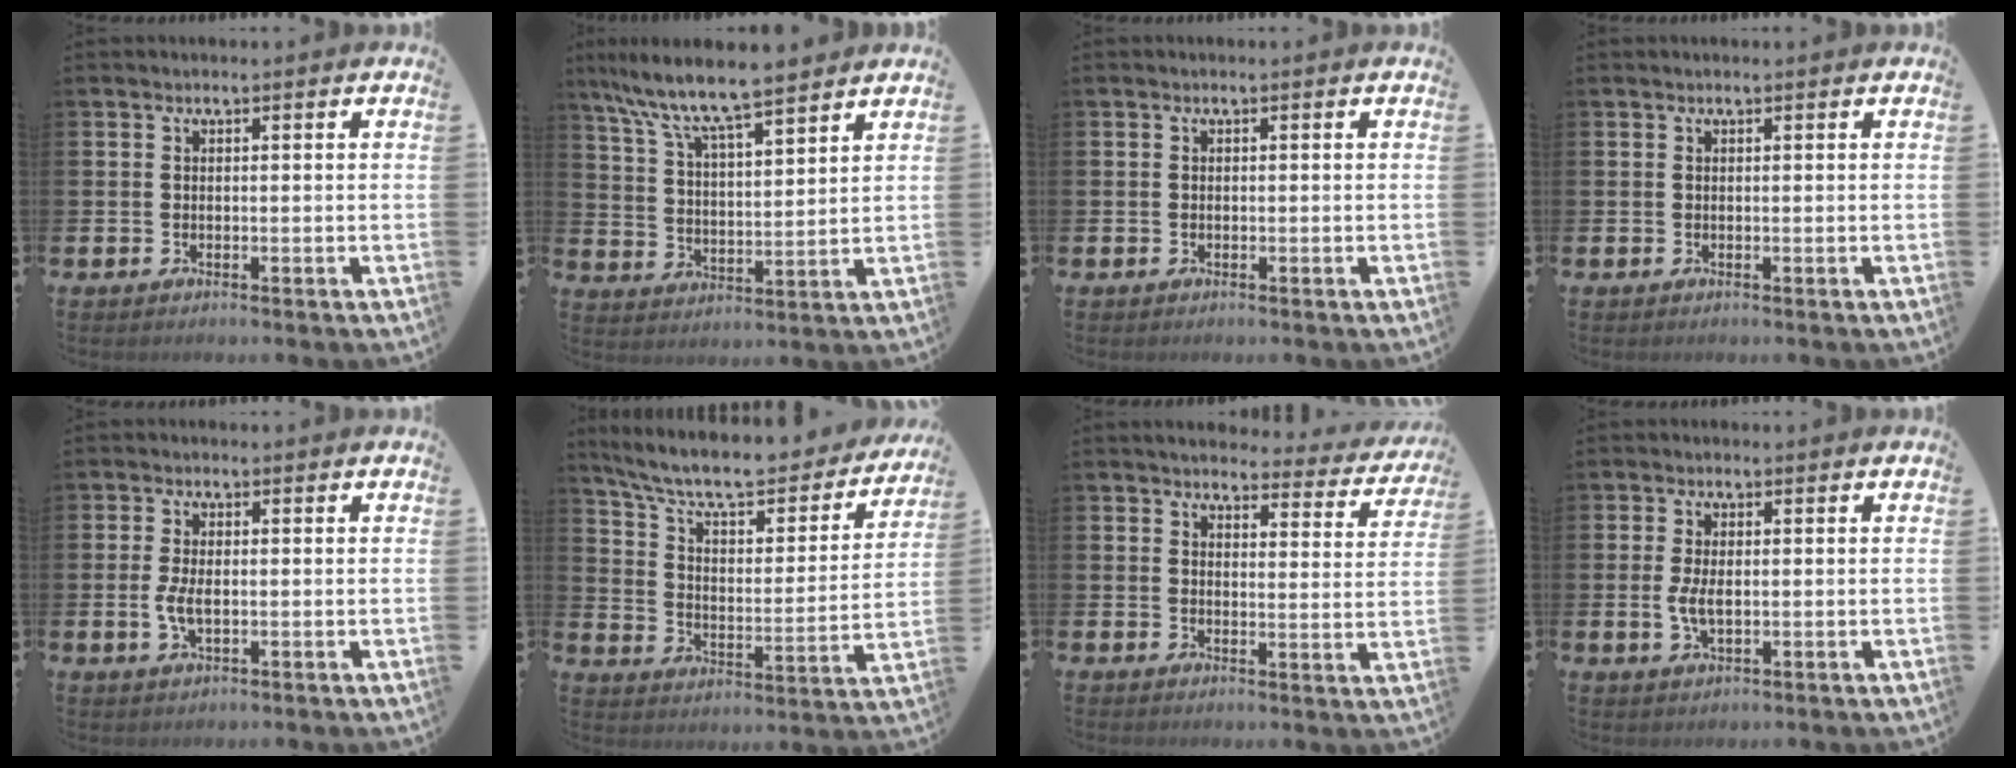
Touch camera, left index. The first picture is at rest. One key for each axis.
{"total": 8.8, "fx": 8.1, "fy": 1.0, "fz": 3.5, "tx": -0.097, "ty": -0.048, "tz": 0.141}
{"total": 0.0}
{"total": 0.0}
{"total": 3.2, "fx": -0.2, "fy": 1.5, "fz": 2.8, "tx": -0.060, "ty": 0.002, "tz": -0.008}
{"total": 9.1, "fx": 8.0, "fy": 2.3, "fz": 3.7, "tx": -0.096, "ty": -0.061, "tz": 0.130}
{"total": 3.7, "fx": 3.5, "fy": 1.0, "fz": 0.6, "tx": -0.011, "ty": -0.033, "tz": 0.054}
{"total": 3.2, "fx": -0.1, "fy": 1.5, "fz": 2.8, "tx": -0.054, "ty": 0.005, "tz": -0.003}